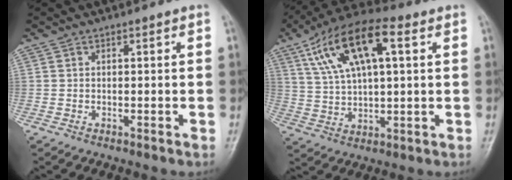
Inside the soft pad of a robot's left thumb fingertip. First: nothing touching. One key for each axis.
{"total": 16.2, "fx": 6.2, "fy": 6.9, "fz": 13.3, "tx": -0.236, "ty": 0.014, "tz": 0.107}